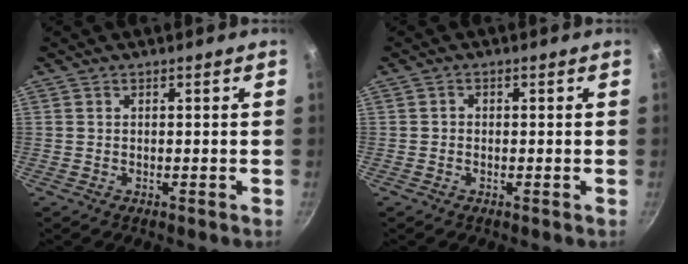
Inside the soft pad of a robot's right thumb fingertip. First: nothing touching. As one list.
[{"total": 0.7, "force": [-0.3, 0.6, 0.3], "torque": [-0.004, 0.003, -0.006]}]